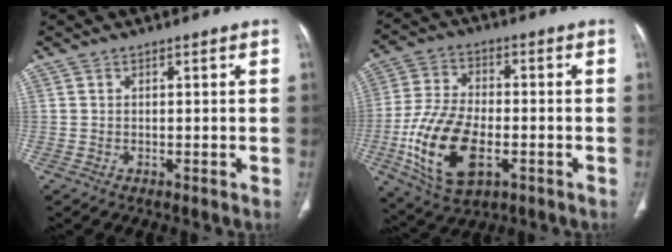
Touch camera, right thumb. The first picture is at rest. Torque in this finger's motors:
{"motor_torque": [0.65, 0.15, 1.74, -0.65, 0.45]}